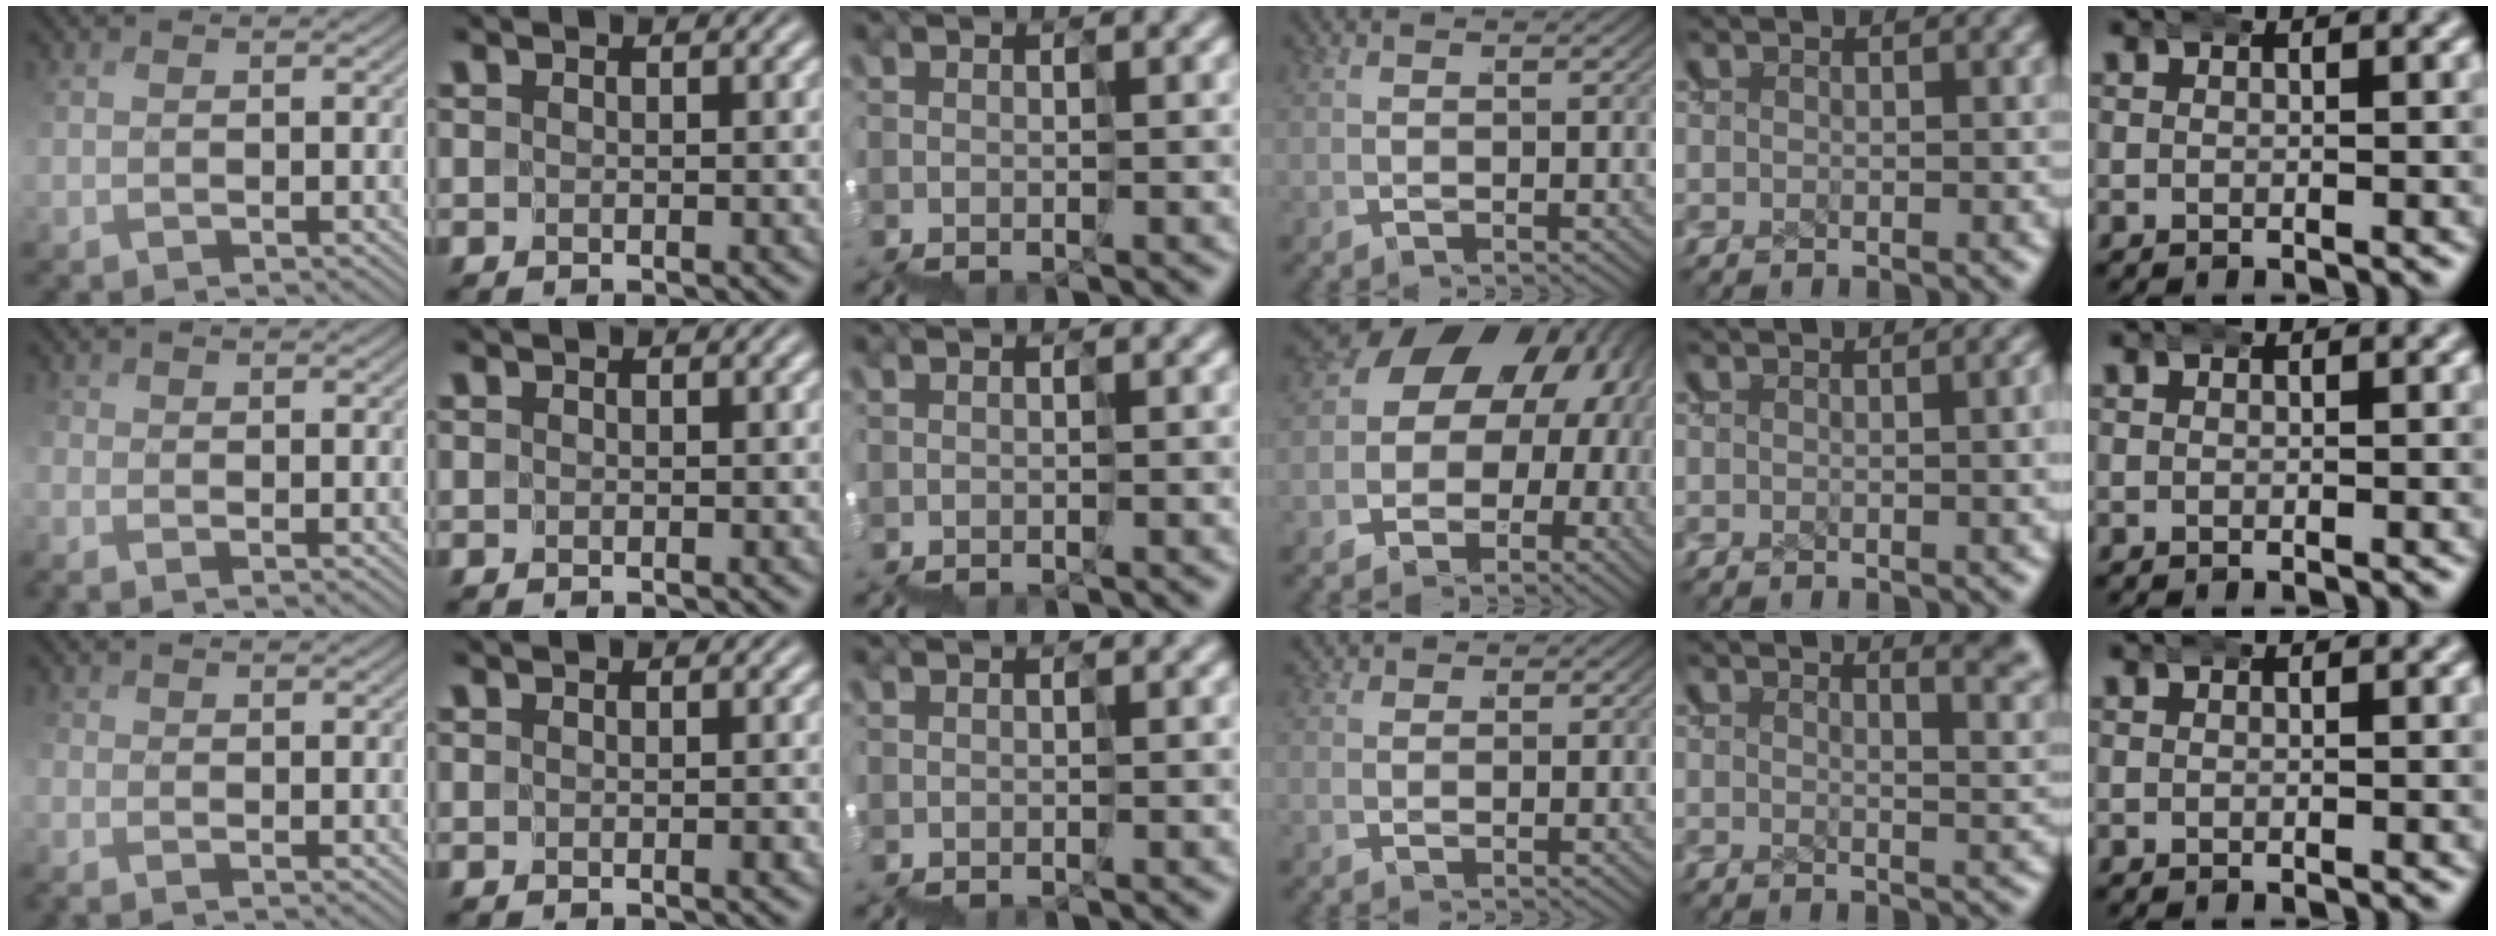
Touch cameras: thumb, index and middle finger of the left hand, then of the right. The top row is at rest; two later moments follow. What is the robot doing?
{"motion": "wrap", "object": "ethernet cable"}